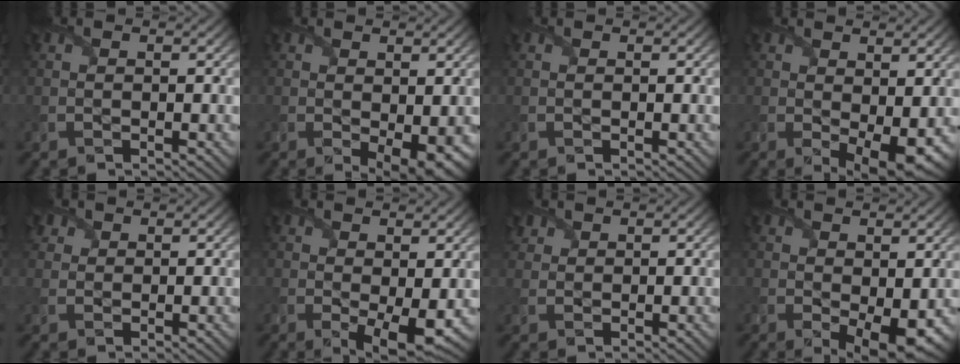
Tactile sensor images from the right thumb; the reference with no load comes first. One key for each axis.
{"total": 4.6, "fx": -0.5, "fy": 2.3, "fz": 3.9, "tx": -0.065, "ty": -0.020, "tz": 0.004}
{"total": 0.0}
{"total": 6.0, "fx": 0.1, "fy": 3.2, "fz": 5.1, "tx": -0.089, "ty": -0.026, "tz": 0.016}
{"total": 2.5, "fx": 1.6, "fy": 1.7, "fz": 0.7, "tx": -0.023, "ty": -0.002, "tz": 0.035}
{"total": 5.1, "fx": 0.3, "fy": 2.1, "fz": 4.6, "tx": -0.083, "ty": -0.018, "tz": 0.012}
{"total": 2.0, "fx": 1.5, "fy": 1.3, "fz": 0.4, "tx": -0.015, "ty": 0.001, "tz": 0.032}
{"total": 5.5, "fx": -0.3, "fy": 2.9, "fz": 4.6, "tx": -0.084, "ty": -0.024, "tz": 0.010}